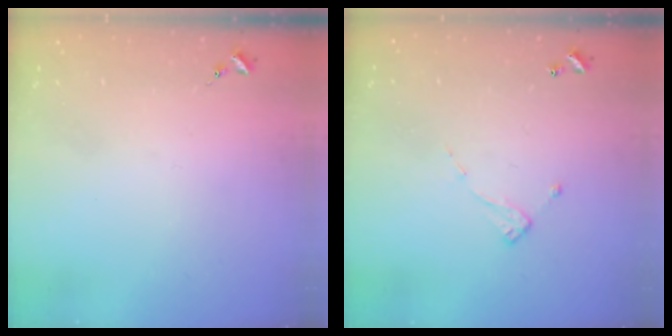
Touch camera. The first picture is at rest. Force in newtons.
{"total": 5.0, "press": 5.0, "slide": 0.4}